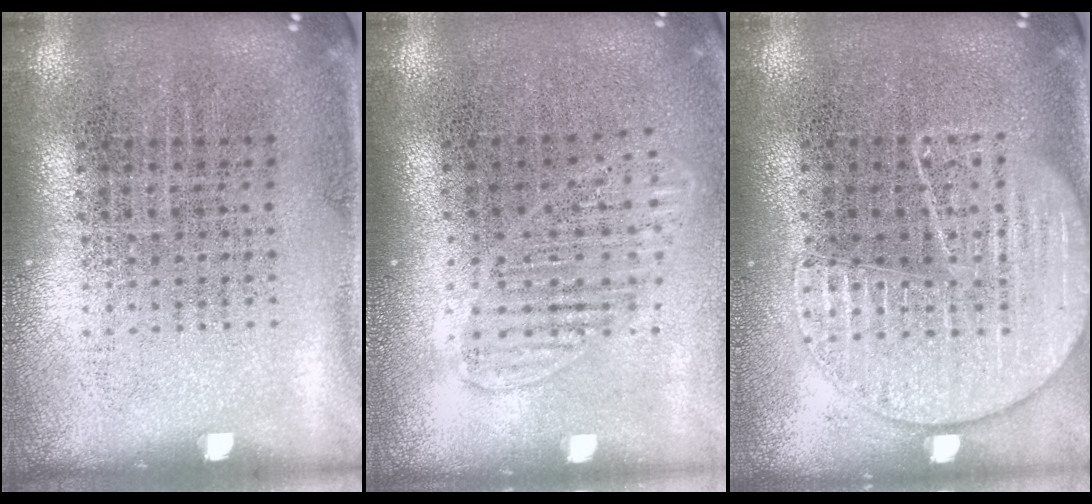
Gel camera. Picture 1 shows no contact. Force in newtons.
{"total": 1.4, "press": 1.3, "slide": 0.6}
{"total": 1.4, "press": 1.4, "slide": 0.2}